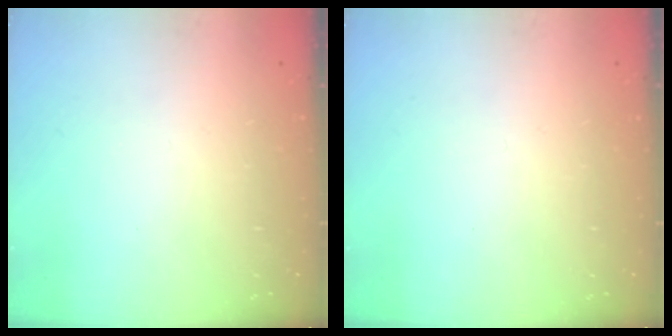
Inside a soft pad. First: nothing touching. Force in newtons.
{"total": 0.0}